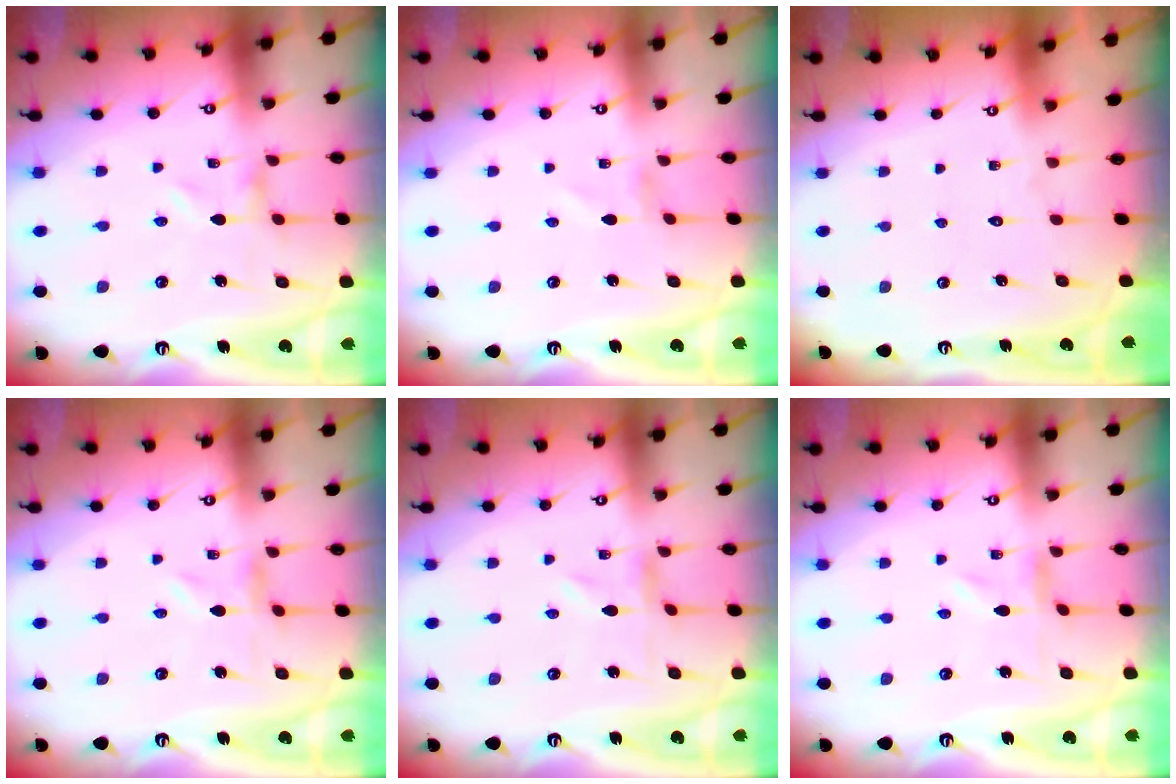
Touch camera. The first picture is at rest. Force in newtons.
{"total": 1.4, "press": 1.4, "slide": 0.1}
{"total": 1.5, "press": 1.5, "slide": 0.1}
{"total": 0.0}
{"total": 0.0}
{"total": 0.0}